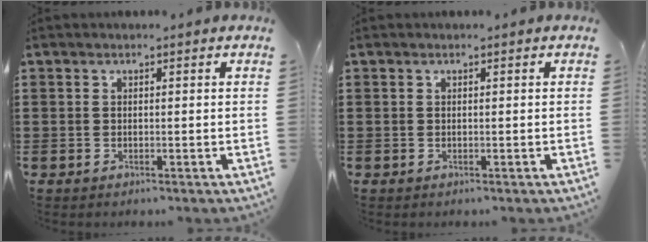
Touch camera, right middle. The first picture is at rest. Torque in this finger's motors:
{"motor_torque": [0.00, 0.00, 0.00, 0.00]}